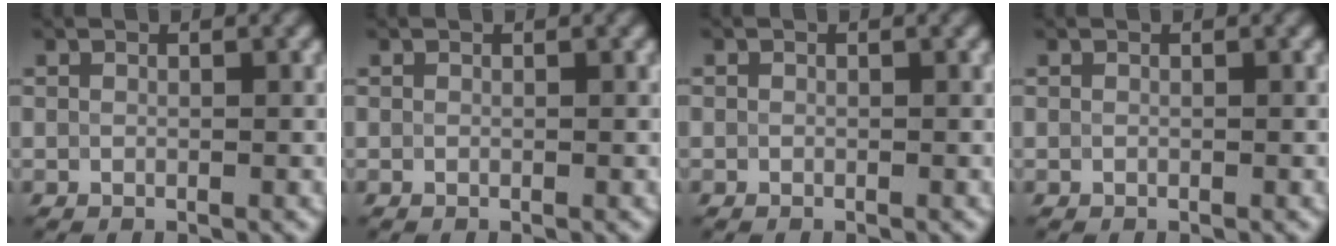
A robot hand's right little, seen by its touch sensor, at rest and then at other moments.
{"total": 0.0}
{"total": 1.2, "force": [0.4, 1.1, 0.4], "torque": [-0.014, 0.014, -0.003]}
{"total": 0.0}